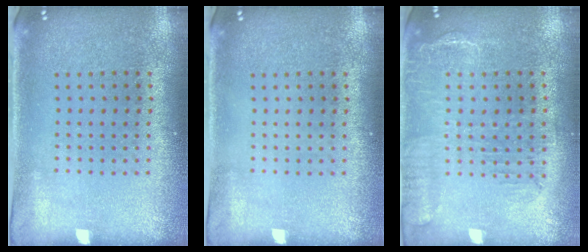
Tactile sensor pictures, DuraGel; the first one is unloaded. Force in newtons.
{"total": 0.0}
{"total": 1.7, "press": 1.4, "slide": 1.0}